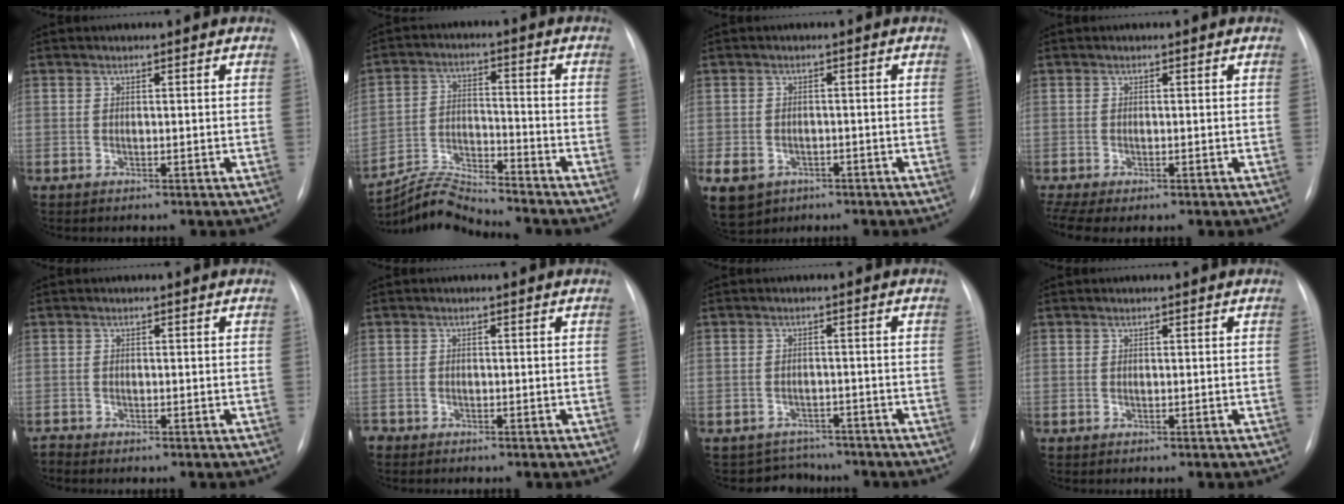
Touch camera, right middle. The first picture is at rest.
{"total": 7.7, "force": [-7.6, -1.2, 0.1], "torque": [-0.014, 0.001, -0.140]}
{"total": 14.7, "force": [-6.7, 11.8, 5.7], "torque": [-0.182, -0.010, -0.087]}
{"total": 5.2, "force": [-3.0, 2.3, 3.6], "torque": [-0.083, -0.003, -0.047]}
{"total": 0.8, "force": [-0.8, -0.2, -0.1], "torque": [0.001, -0.006, -0.015]}
{"total": 1.5, "force": [-1.4, 0.5, 0.2], "torque": [-0.003, -0.003, -0.024]}
{"total": 4.2, "force": [-3.7, 1.8, -1.0], "torque": [0.015, 0.019, -0.054]}
{"total": 0.0}